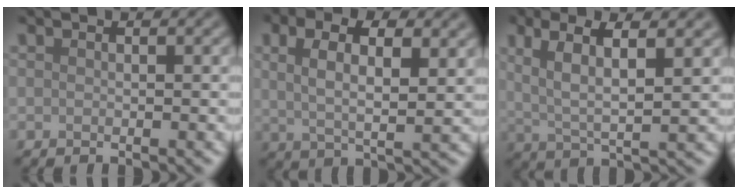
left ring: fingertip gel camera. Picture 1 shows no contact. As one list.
[{"total": 6.1, "force": [2.1, 2.8, 5.0], "torque": [-0.089, 0.004, 0.029]}, {"total": 5.5, "force": [2.1, 1.5, 4.9], "torque": [-0.092, 0.001, 0.041]}]